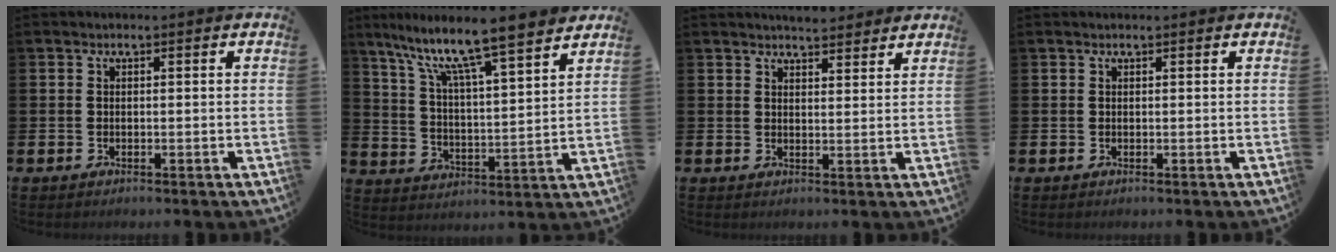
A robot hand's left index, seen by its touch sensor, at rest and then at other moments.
{"total": 10.0, "force": [8.8, 0.6, 4.7], "torque": [-0.116, -0.067, 0.145]}
{"total": 3.9, "force": [3.9, 0.4, -0.1], "torque": [0.005, -0.022, 0.071]}
{"total": 0.0}